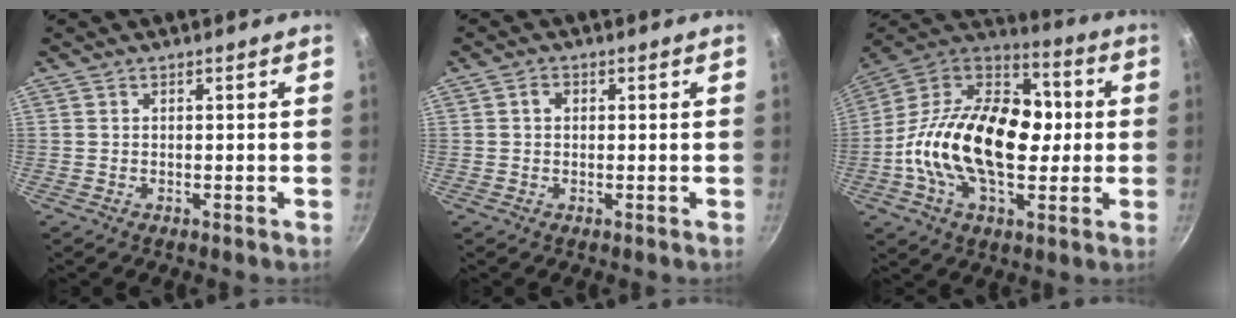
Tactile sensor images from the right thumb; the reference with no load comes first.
{"total": 1.5, "force": [0.3, 1.2, 0.9], "torque": [-0.013, 0.005, 0.003]}
{"total": 26.8, "force": [-1.4, 16.5, 21.0], "torque": [-0.337, 0.040, -0.042]}